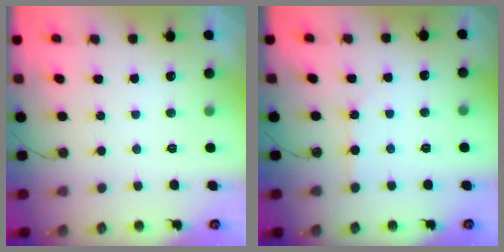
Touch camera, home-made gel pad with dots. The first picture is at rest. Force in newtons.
{"total": 2.1, "press": 2.1, "slide": 0.4}